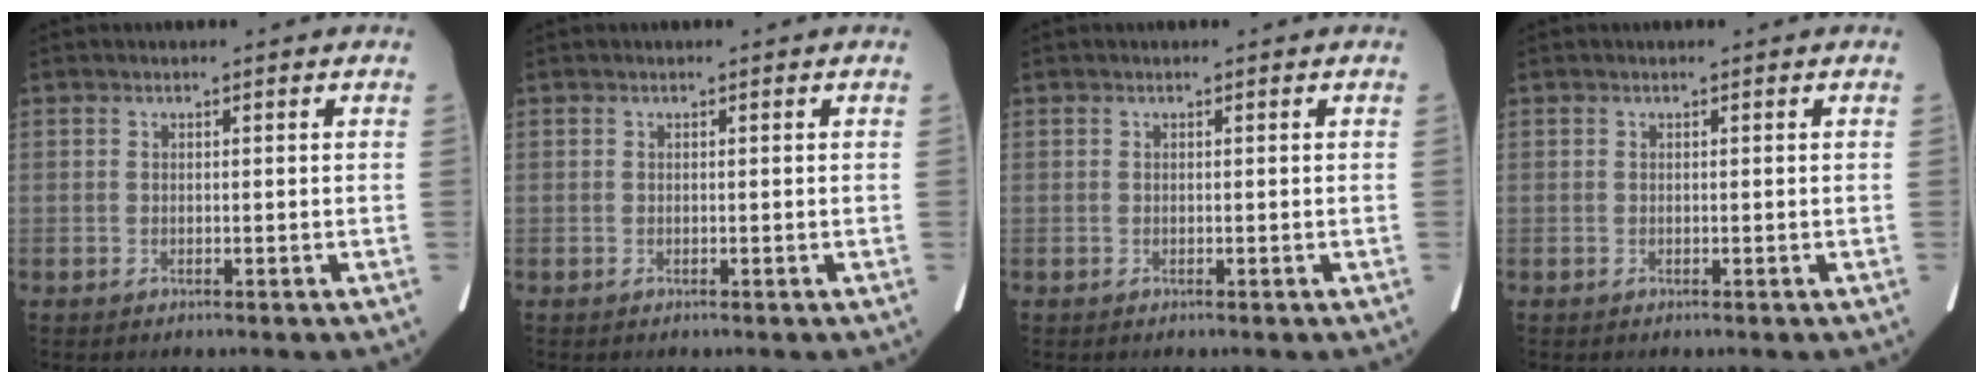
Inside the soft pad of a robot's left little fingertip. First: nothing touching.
{"total": 0.0}
{"total": 0.0}
{"total": 0.0}